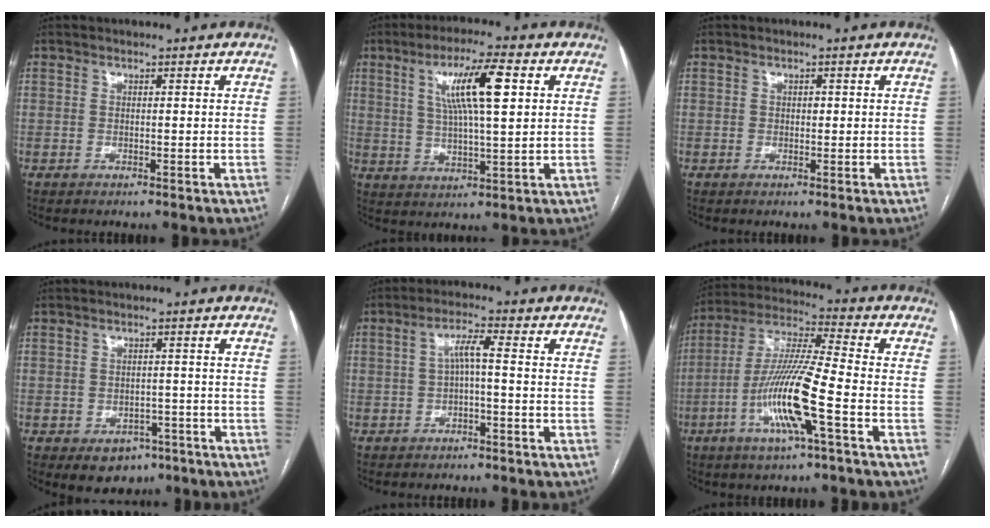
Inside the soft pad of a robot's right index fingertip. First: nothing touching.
{"total": 10.4, "force": [3.3, 1.2, 9.8], "torque": [-0.173, 0.011, 0.058]}
{"total": 0.8, "force": [0.1, 0.5, 0.5], "torque": [-0.005, 0.002, -0.001]}
{"total": 5.3, "force": [-2.8, 4.0, 2.2], "torque": [-0.019, 0.007, -0.027]}
{"total": 3.9, "force": [-0.2, 0.5, 3.8], "torque": [-0.068, 0.018, -0.003]}
{"total": 14.0, "force": [-4.8, 0.4, 13.1], "torque": [-0.263, -0.002, -0.097]}